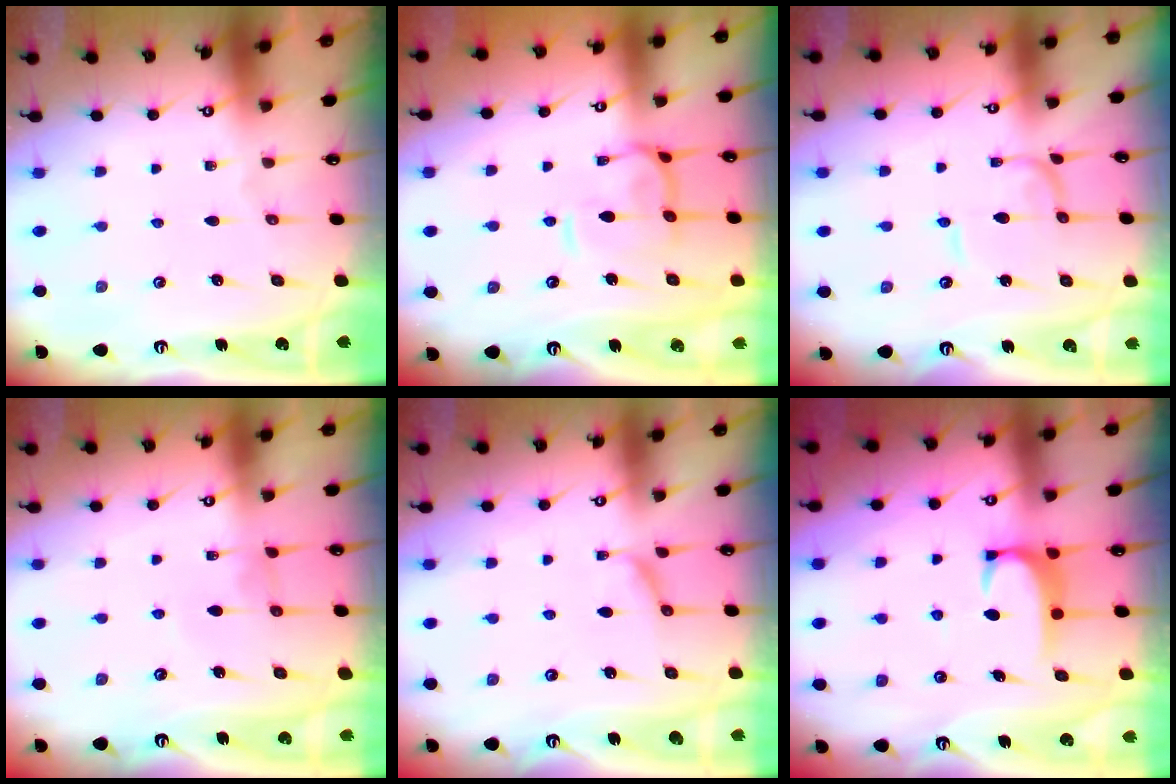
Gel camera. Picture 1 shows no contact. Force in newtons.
{"total": 5.5, "press": 5.3, "slide": 1.1}
{"total": 1.0, "press": 1.0, "slide": 0.1}
{"total": 0.7, "press": 0.6, "slide": 0.3}
{"total": 1.8, "press": 1.7, "slide": 0.6}
{"total": 2.0, "press": 1.9, "slide": 0.6}